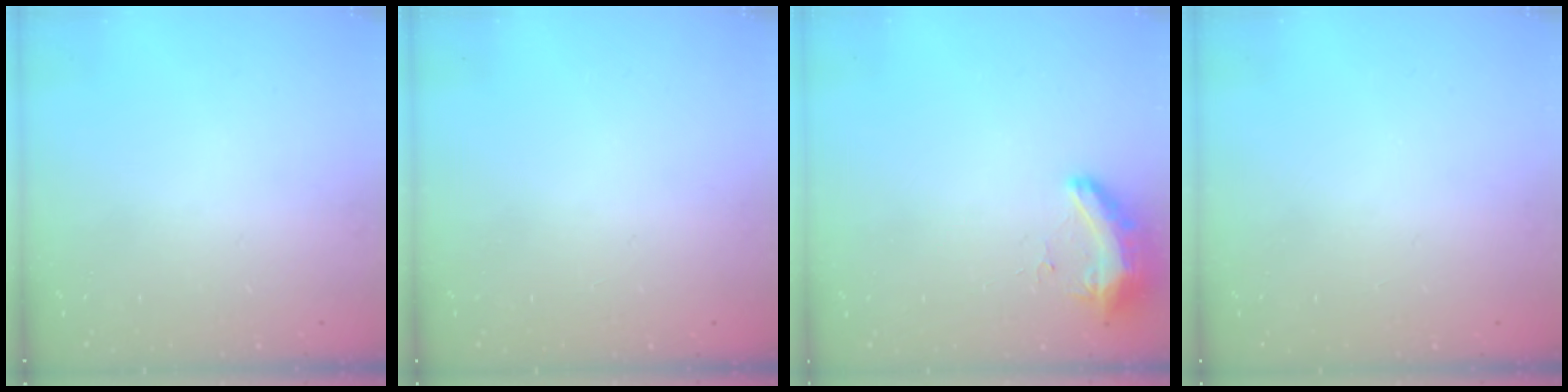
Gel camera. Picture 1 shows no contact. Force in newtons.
{"total": 0.0}
{"total": 8.3, "press": 8.3, "slide": 0.9}
{"total": 0.0}